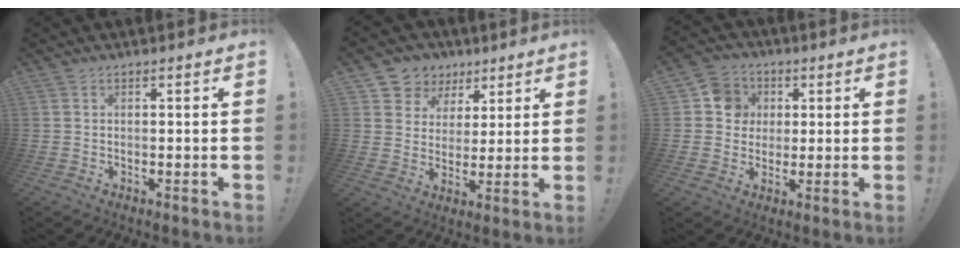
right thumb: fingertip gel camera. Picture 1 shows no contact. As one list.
[{"total": 8.0, "force": [3.7, 7.0, 1.1], "torque": [-0.012, -0.029, 0.077]}, {"total": 8.8, "force": [1.9, 8.4, 2.0], "torque": [-0.023, -0.004, 0.041]}]